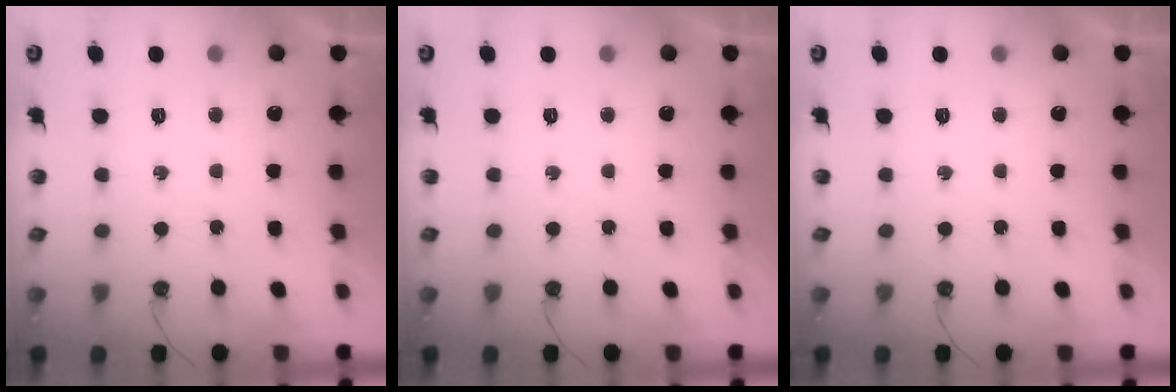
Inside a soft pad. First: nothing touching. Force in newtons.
{"total": 0.0}
{"total": 0.0}